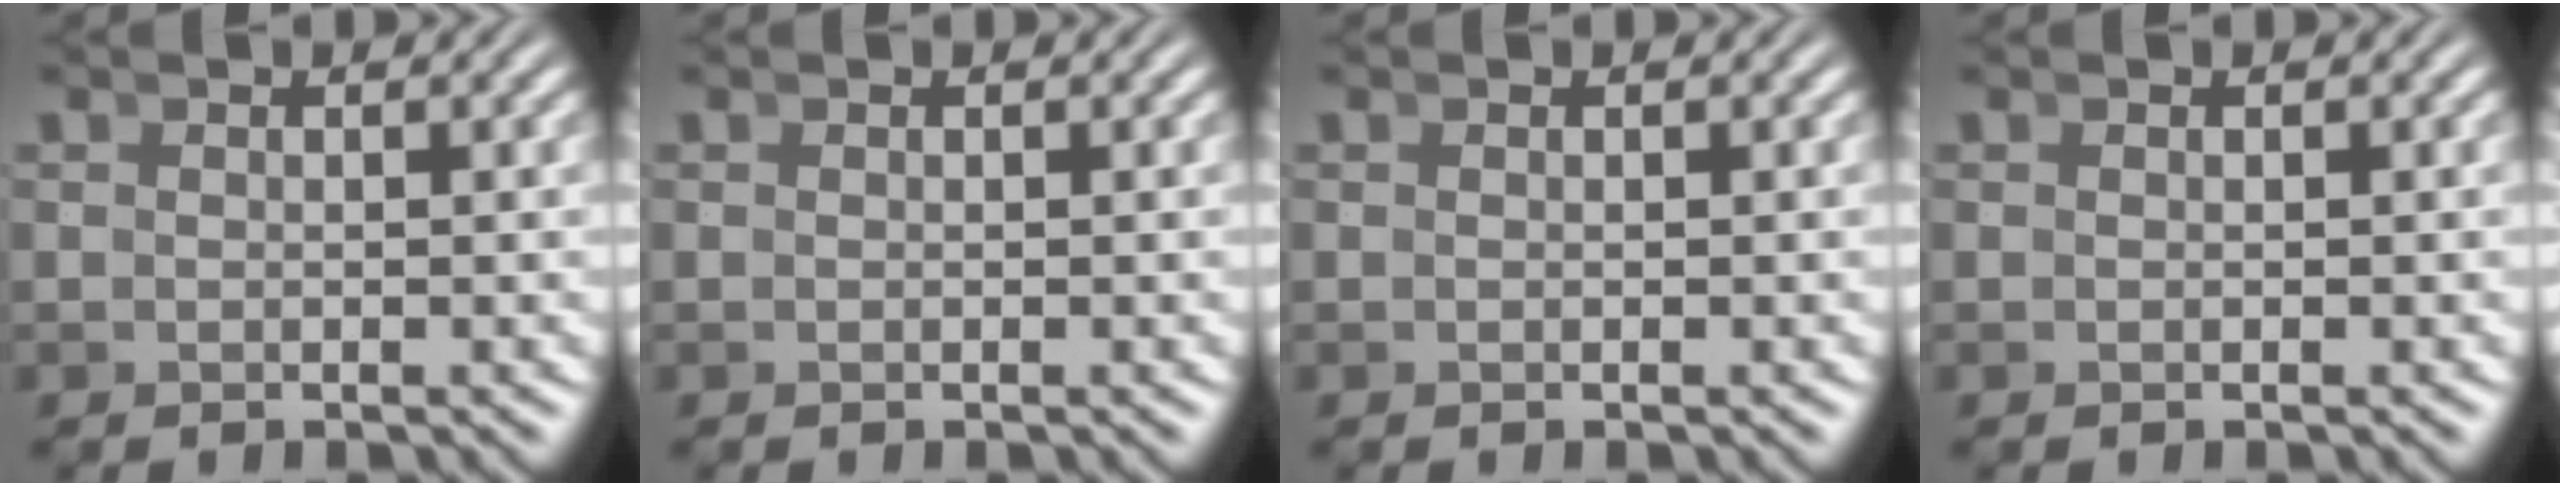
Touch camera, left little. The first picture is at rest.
{"total": 0.0}
{"total": 0.0}
{"total": 0.0}